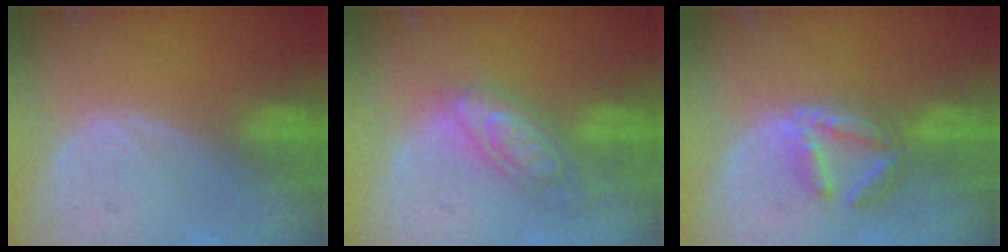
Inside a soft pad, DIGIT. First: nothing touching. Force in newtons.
{"total": 7.1, "press": 7.1, "slide": 0.4}
{"total": 5.9, "press": 5.6, "slide": 1.7}